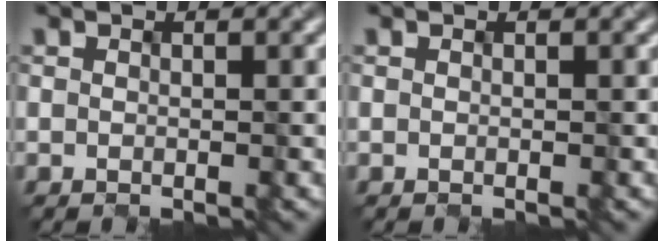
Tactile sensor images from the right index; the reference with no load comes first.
{"total": 0.0}